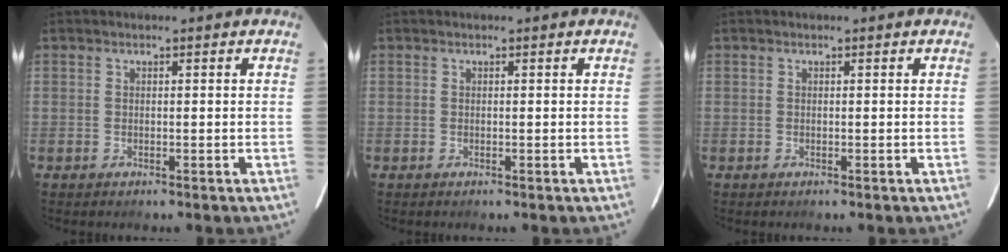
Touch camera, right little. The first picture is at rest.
{"total": 0.0}
{"total": 0.0}